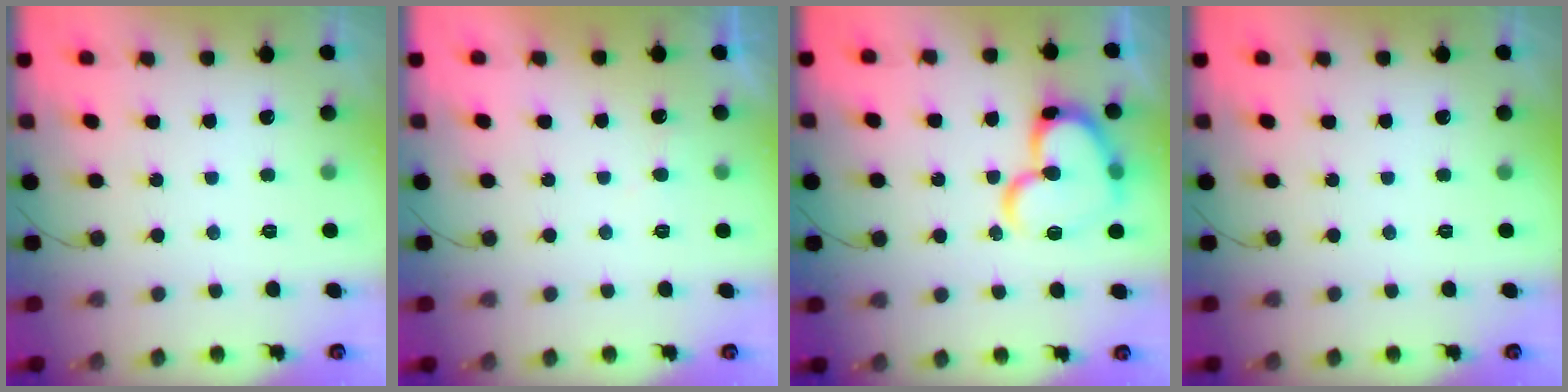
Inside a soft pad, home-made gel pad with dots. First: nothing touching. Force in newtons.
{"total": 5.0, "press": 5.0, "slide": 0.3}
{"total": 17.7, "press": 17.6, "slide": 1.8}
{"total": 0.0}